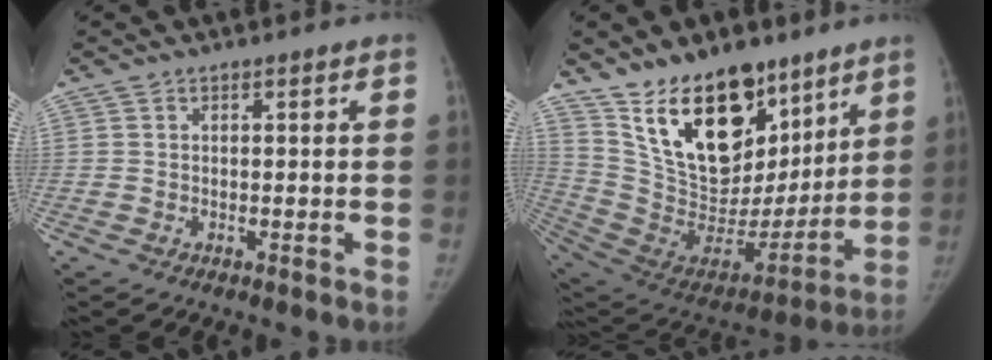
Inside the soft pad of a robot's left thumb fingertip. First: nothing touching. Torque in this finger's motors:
{"motor_torque": [3.06, 0.65, 1.14, -1.63, 0.56]}